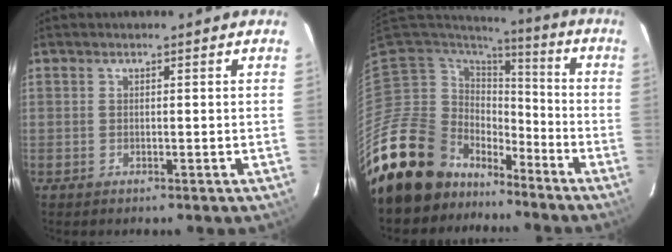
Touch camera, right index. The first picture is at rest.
{"total": 20.3, "force": [-15.1, 12.0, 6.3], "torque": [-0.156, 0.002, -0.250]}